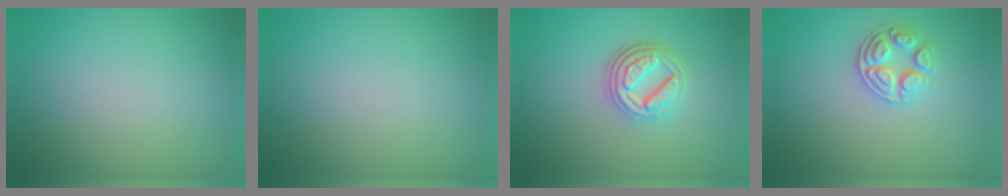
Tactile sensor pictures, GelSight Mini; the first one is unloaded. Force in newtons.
{"total": 0.0}
{"total": 4.5, "press": 3.4, "slide": 3.0}
{"total": 2.6, "press": 2.6, "slide": 0.4}